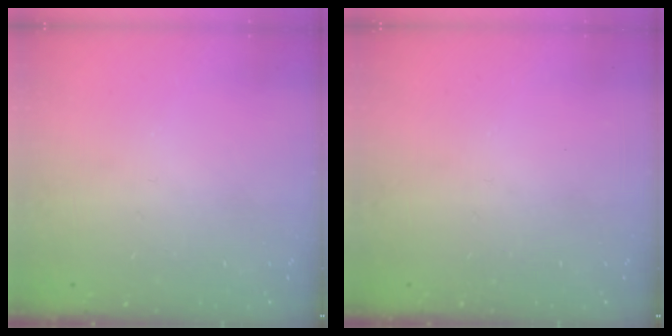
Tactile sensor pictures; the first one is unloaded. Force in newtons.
{"total": 0.0}